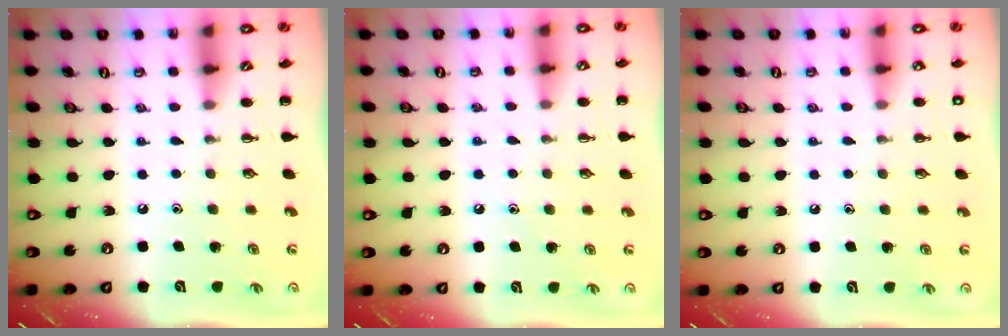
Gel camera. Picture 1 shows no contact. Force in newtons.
{"total": 6.5, "press": 6.2, "slide": 2.1}
{"total": 2.3, "press": 2.2, "slide": 0.7}